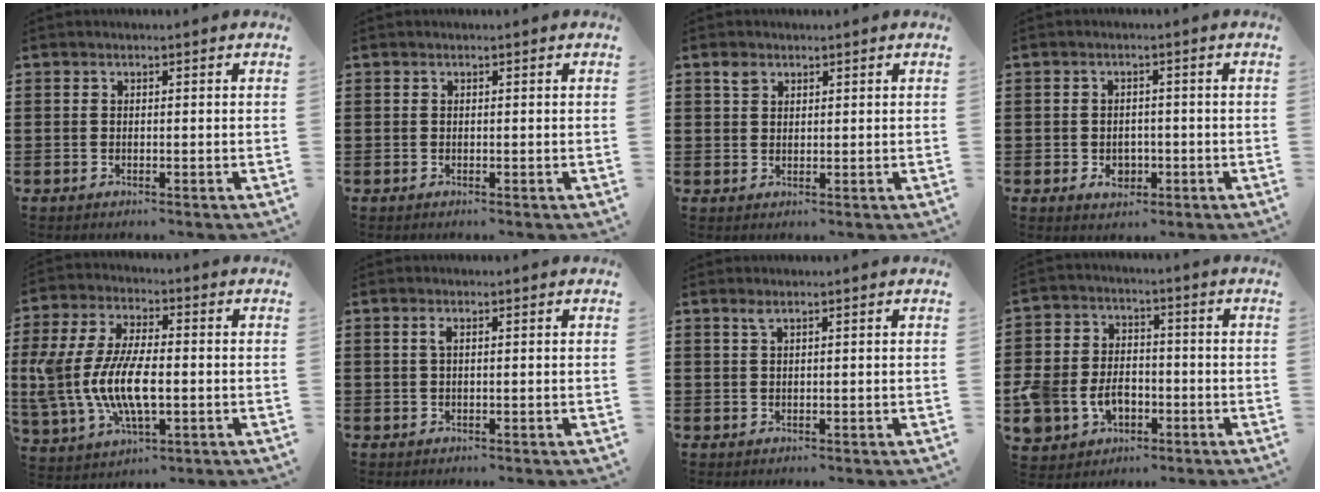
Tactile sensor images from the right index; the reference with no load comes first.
{"total": 0.0}
{"total": 1.8, "force": [1.2, 1.1, 0.6], "torque": [-0.016, 0.002, 0.025]}
{"total": 2.9, "force": [-0.9, 2.1, 1.8], "torque": [-0.037, 0.000, -0.017]}
{"total": 11.5, "force": [-1.4, 5.4, 10.1], "torque": [-0.238, -0.014, -0.030]}
{"total": 1.1, "force": [0.3, 0.2, 1.1], "torque": [-0.022, 0.003, 0.005]}
{"total": 1.1, "force": [0.7, 0.2, 0.8], "torque": [-0.017, 0.002, 0.013]}
{"total": 7.7, "force": [-2.3, 6.2, 3.9], "torque": [-0.111, 0.013, -0.042]}